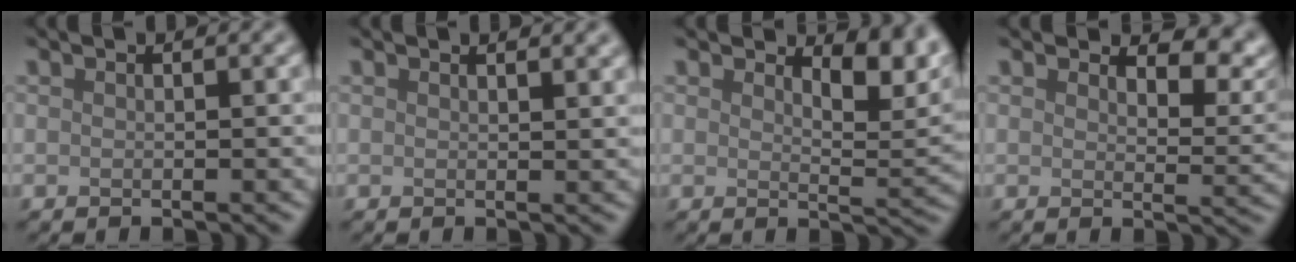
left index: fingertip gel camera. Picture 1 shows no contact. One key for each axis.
{"total": 1.9, "fx": 1.4, "fy": 0.7, "fz": 1.1, "tx": -0.004, "ty": 0.008, "tz": 0.007}
{"total": 4.5, "fx": 2.7, "fy": 1.9, "fz": 3.1, "tx": -0.048, "ty": -0.008, "tz": 0.034}
{"total": 4.0, "fx": 3.0, "fy": 1.4, "fz": 2.3, "tx": -0.039, "ty": -0.003, "tz": 0.042}